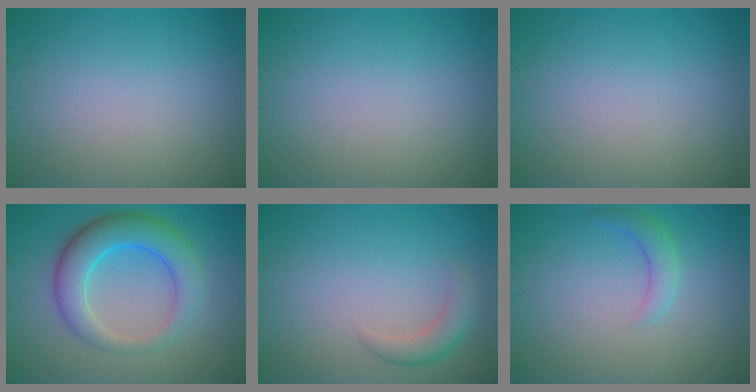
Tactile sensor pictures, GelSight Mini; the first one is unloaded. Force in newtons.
{"total": 0.0}
{"total": 0.0}
{"total": 6.5, "press": 6.5, "slide": 0.2}
{"total": 2.1, "press": 2.1, "slide": 0.2}
{"total": 2.0, "press": 2.0, "slide": 0.1}